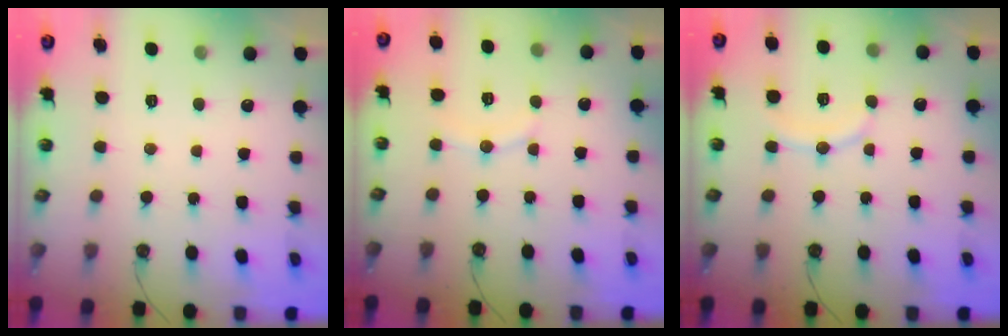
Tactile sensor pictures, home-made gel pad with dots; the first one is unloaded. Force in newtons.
{"total": 6.3, "press": 6.2, "slide": 0.6}
{"total": 8.9, "press": 8.7, "slide": 1.7}